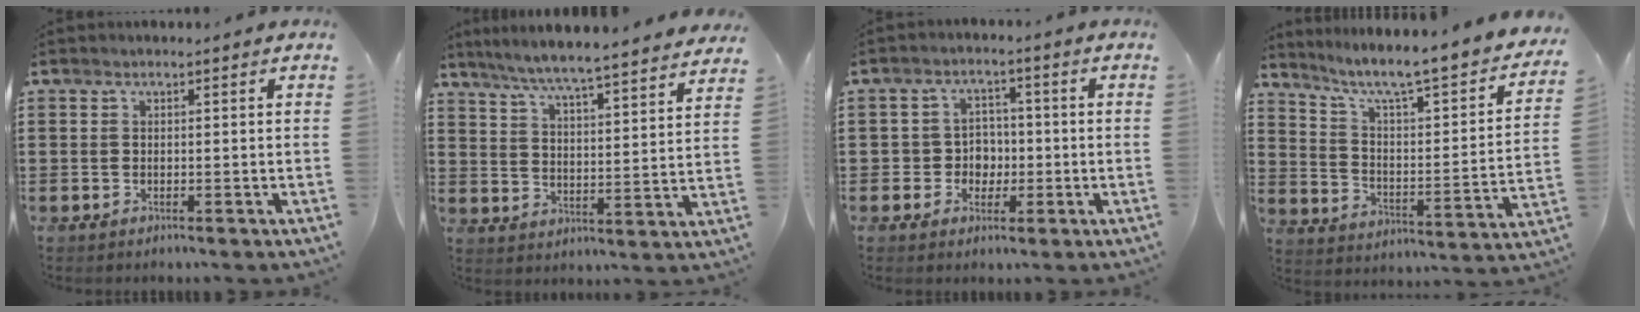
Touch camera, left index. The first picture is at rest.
{"total": 5.7, "force": [5.3, -0.8, 1.9], "torque": [-0.061, -0.043, 0.087]}
{"total": 4.1, "force": [-0.7, 3.8, 1.2], "torque": [-0.039, 0.009, -0.017]}
{"total": 6.1, "force": [4.9, 0.3, 3.8], "torque": [-0.089, -0.051, 0.068]}